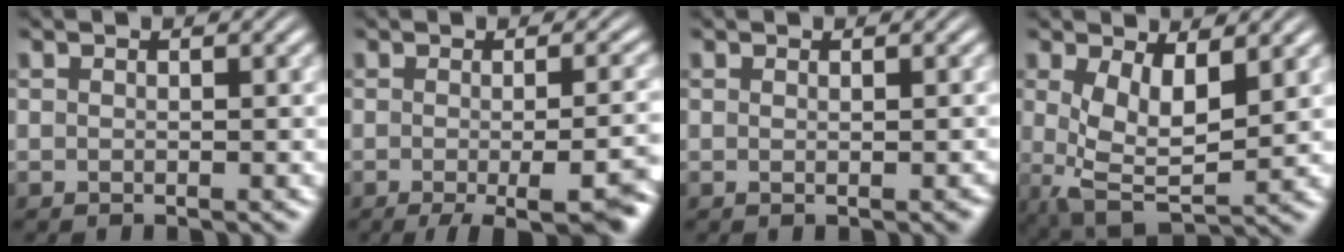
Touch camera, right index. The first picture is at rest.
{"total": 9.0, "force": [-5.9, 3.0, 6.0], "torque": [-0.070, -0.025, -0.078]}
{"total": 0.5, "force": [-0.1, -0.2, 0.5], "torque": [-0.003, -0.002, 0.000]}
{"total": 7.1, "force": [-1.4, 4.2, 5.5], "torque": [-0.120, -0.052, 0.002]}